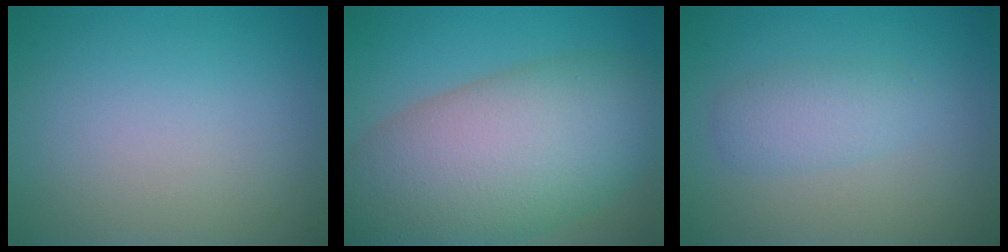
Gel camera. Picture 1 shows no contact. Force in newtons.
{"total": 13.0, "press": 12.9, "slide": 0.5}
{"total": 2.3, "press": 2.3, "slide": 0.1}